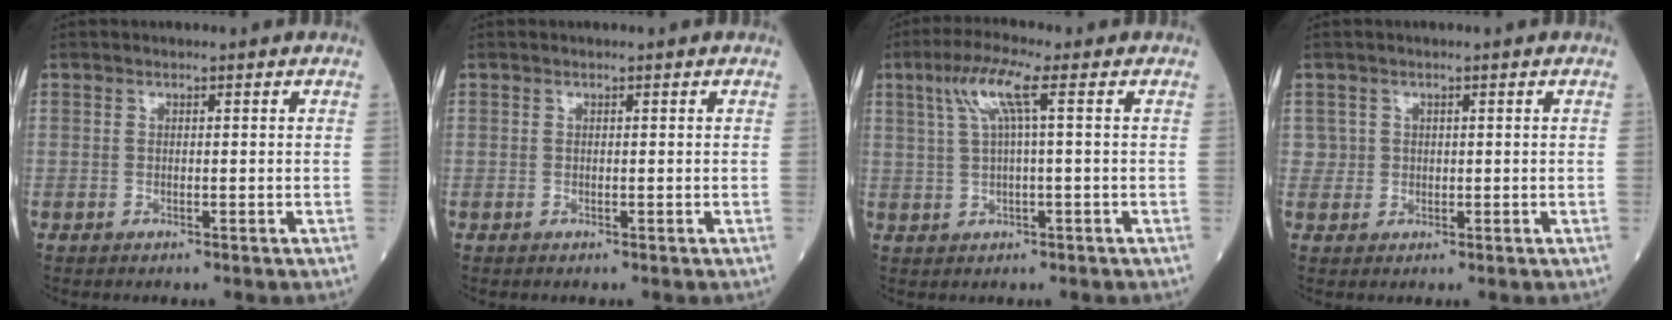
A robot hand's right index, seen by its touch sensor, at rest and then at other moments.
{"total": 0.0}
{"total": 5.7, "force": [2.0, -0.2, 5.3], "torque": [-0.111, 0.019, 0.042]}
{"total": 1.8, "force": [0.4, 1.7, -0.2], "torque": [0.017, 0.004, 0.003]}